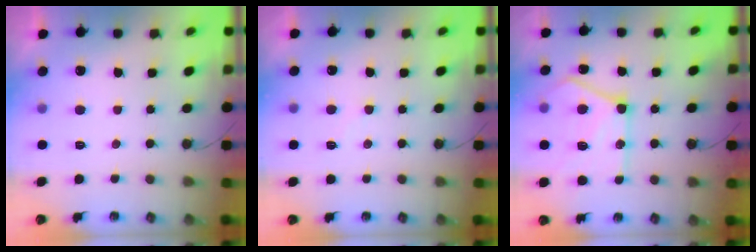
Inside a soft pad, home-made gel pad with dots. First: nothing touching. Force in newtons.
{"total": 6.5, "press": 6.5, "slide": 0.7}
{"total": 19.9, "press": 19.8, "slide": 1.5}